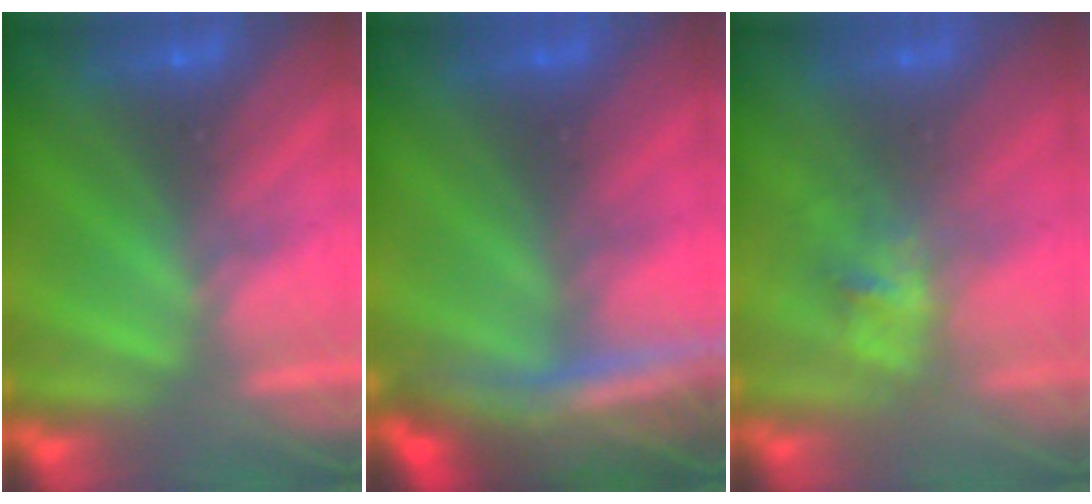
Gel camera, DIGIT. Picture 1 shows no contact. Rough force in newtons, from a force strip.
{"total": 7.7}
{"total": 2.9}